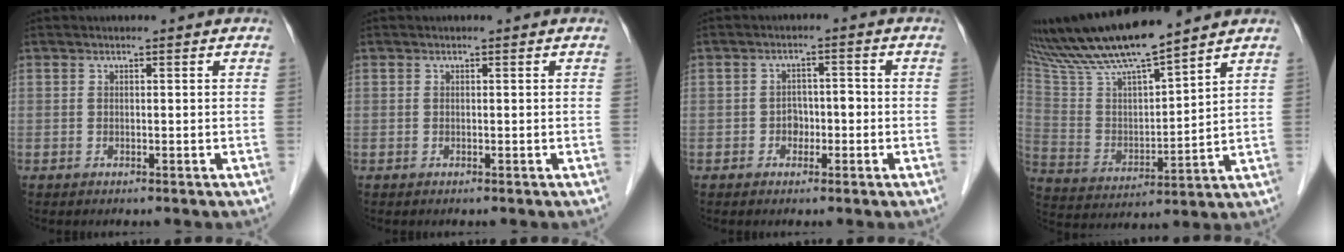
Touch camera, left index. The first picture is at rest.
{"total": 0.0}
{"total": 2.6, "force": [-0.9, 1.9, 1.4], "torque": [-0.019, 0.012, -0.015]}
{"total": 16.8, "force": [14.8, 0.3, 7.9], "torque": [-0.154, 0.008, 0.279]}